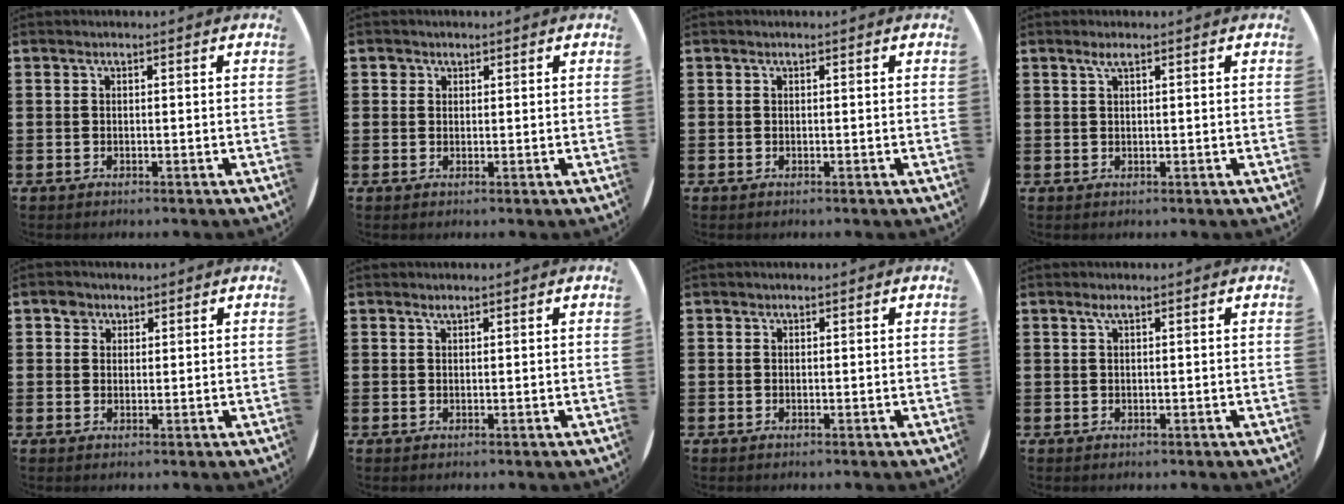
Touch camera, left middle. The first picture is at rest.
{"total": 1.1, "force": [0.8, 0.8, 0.0], "torque": [0.014, -0.004, 0.012]}
{"total": 0.0}
{"total": 1.4, "force": [0.8, 0.1, 1.1], "torque": [-0.024, 0.004, 0.014]}
{"total": 2.0, "force": [1.5, 1.4, 0.3], "torque": [0.009, -0.002, 0.026]}
{"total": 0.6, "force": [0.6, 0.1, 0.2], "torque": [-0.004, 0.000, 0.011]}
{"total": 0.0}
{"total": 0.9, "force": [0.5, 0.1, 0.8], "torque": [-0.015, 0.003, 0.008]}